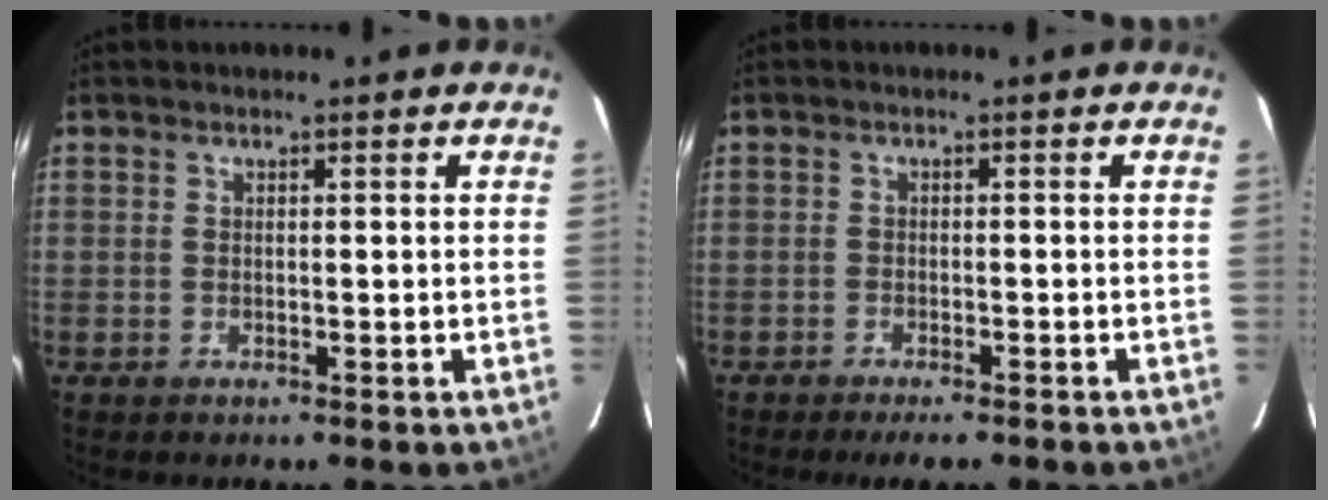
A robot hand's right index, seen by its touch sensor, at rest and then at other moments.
{"total": 4.9, "force": [-4.2, 1.1, 2.4], "torque": [-0.056, -0.010, -0.064]}